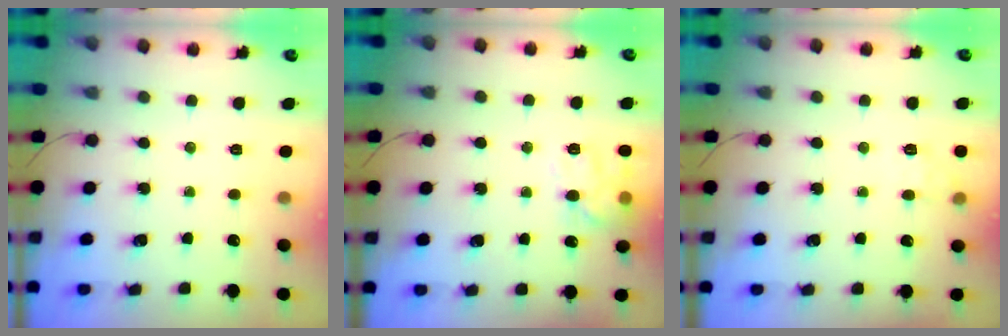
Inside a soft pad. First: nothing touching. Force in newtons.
{"total": 11.2, "press": 11.2, "slide": 0.5}
{"total": 6.3, "press": 6.1, "slide": 1.7}